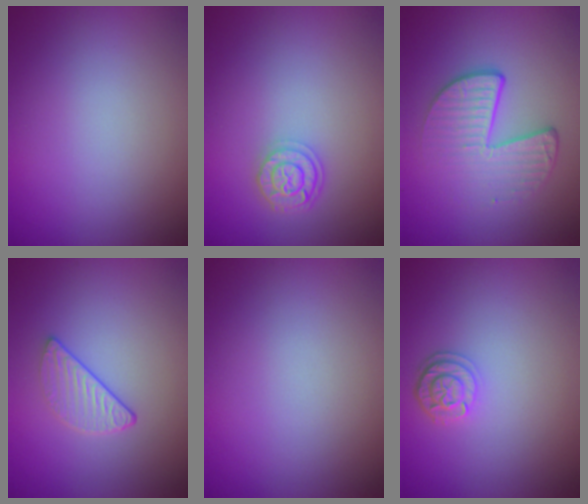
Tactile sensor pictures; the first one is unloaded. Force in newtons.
{"total": 2.3, "press": 1.9, "slide": 1.3}
{"total": 4.4, "press": 2.8, "slide": 3.4}
{"total": 2.2, "press": 1.5, "slide": 1.6}
{"total": 0.0}
{"total": 2.2, "press": 1.9, "slide": 1.1}